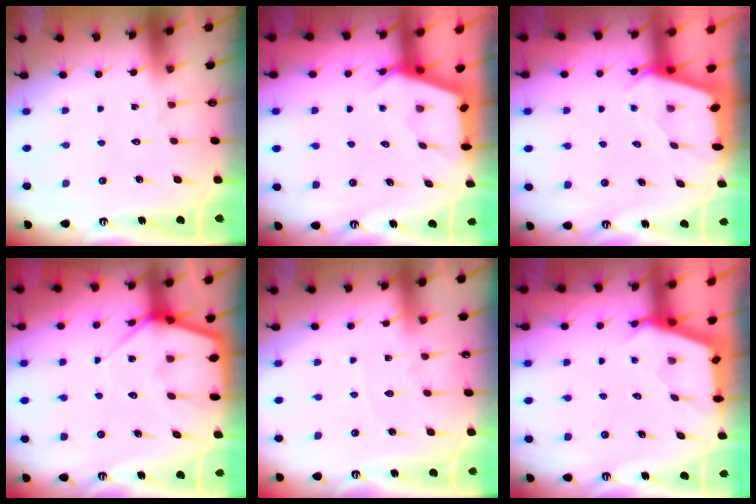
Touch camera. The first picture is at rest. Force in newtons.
{"total": 2.6, "press": 2.5, "slide": 0.4}
{"total": 2.5, "press": 2.5, "slide": 0.2}
{"total": 7.1, "press": 7.1, "slide": 0.8}
{"total": 2.9, "press": 2.9, "slide": 0.4}
{"total": 2.6, "press": 2.6, "slide": 0.4}